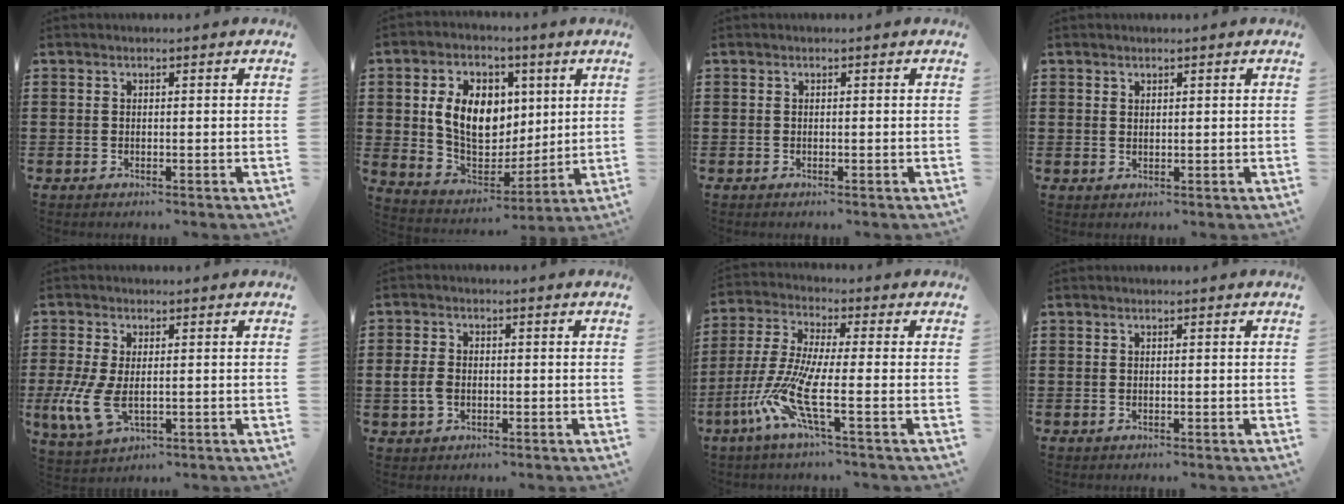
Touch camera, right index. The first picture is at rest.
{"total": 11.3, "force": [2.6, 8.1, 7.4], "torque": [-0.164, 0.010, 0.043]}
{"total": 0.0}
{"total": 1.0, "force": [0.8, 0.5, 0.1], "torque": [-0.004, 0.003, 0.016]}
{"total": 7.1, "force": [-0.9, 3.7, 6.0], "torque": [-0.147, -0.012, -0.017]}
{"total": 3.3, "force": [-0.6, 2.4, 2.3], "torque": [-0.067, -0.003, -0.017]}
{"total": 10.6, "force": [-4.0, 1.9, 9.6], "torque": [-0.239, -0.022, -0.088]}
{"total": 0.0}